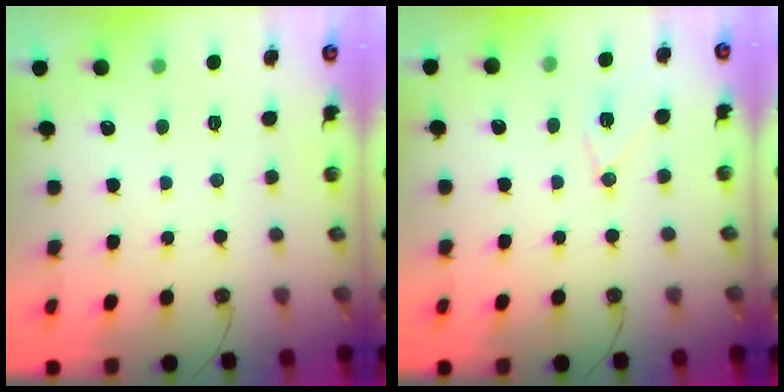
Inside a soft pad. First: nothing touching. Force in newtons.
{"total": 8.6, "press": 8.4, "slide": 1.8}